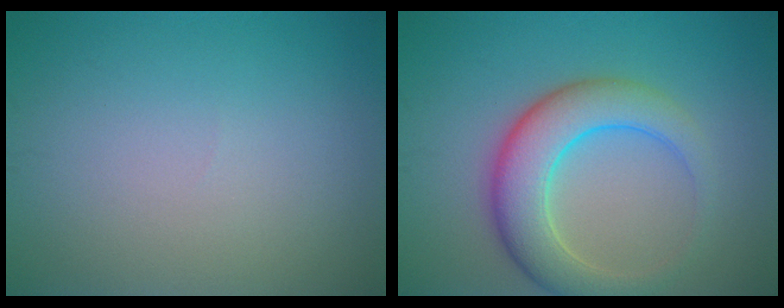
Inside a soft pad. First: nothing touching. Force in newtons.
{"total": 6.4, "press": 6.4, "slide": 0.1}